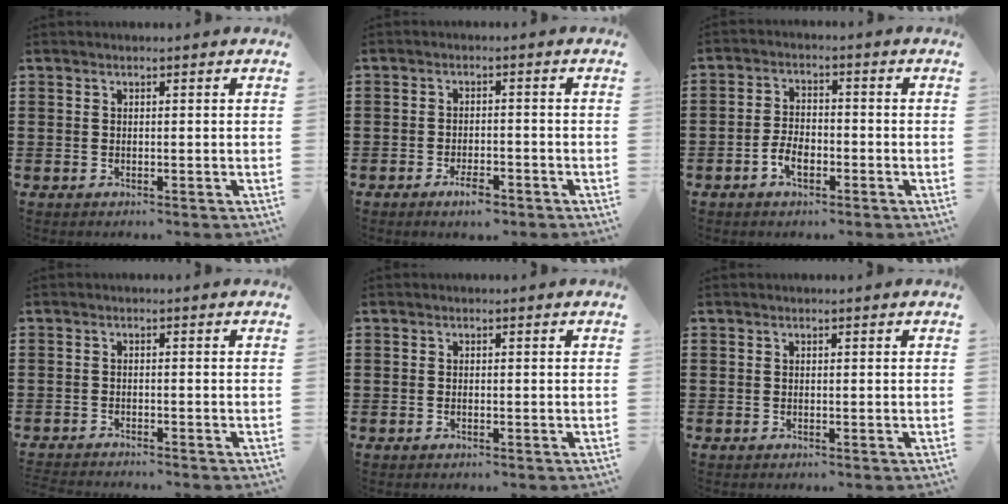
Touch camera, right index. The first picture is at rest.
{"total": 3.3, "force": [-2.2, 1.1, 2.2], "torque": [-0.044, 0.003, -0.043]}
{"total": 4.0, "force": [-1.9, 2.2, 2.7], "torque": [-0.062, 0.002, -0.039]}
{"total": 1.5, "force": [-1.5, -0.1, -0.1], "torque": [0.000, 0.003, -0.032]}
{"total": 0.0}
{"total": 0.0}